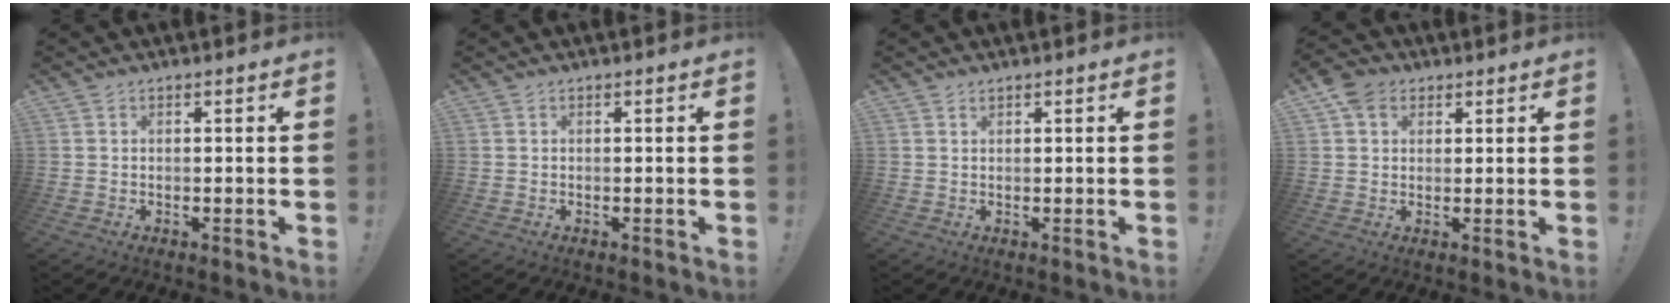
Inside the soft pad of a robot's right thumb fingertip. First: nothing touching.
{"total": 0.0}
{"total": 0.6, "force": [0.5, 0.2, 0.2], "torque": [-0.002, -0.001, 0.010]}
{"total": 6.0, "force": [2.6, 4.6, 2.7], "torque": [-0.051, 0.003, 0.054]}